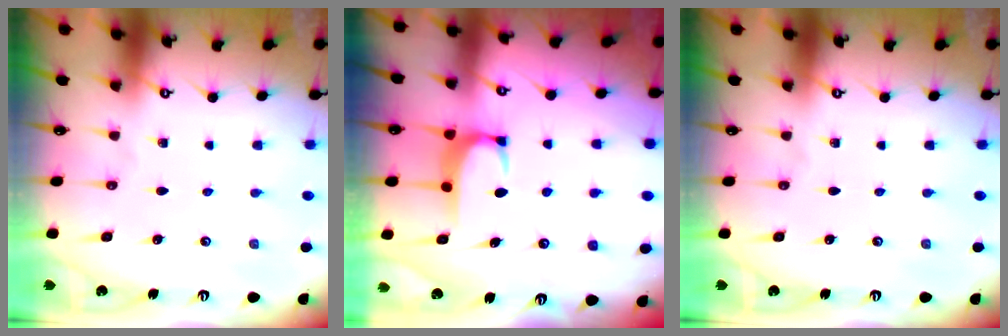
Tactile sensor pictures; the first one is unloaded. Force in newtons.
{"total": 1.6, "press": 1.6, "slide": 0.5}
{"total": 0.0}